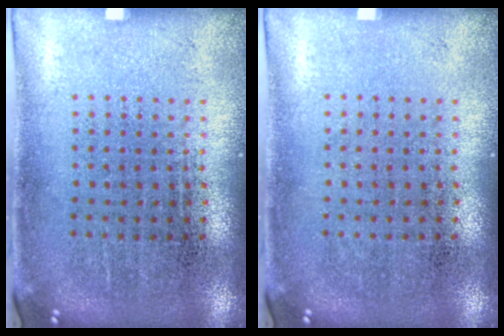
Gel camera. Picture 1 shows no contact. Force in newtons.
{"total": 0.0}